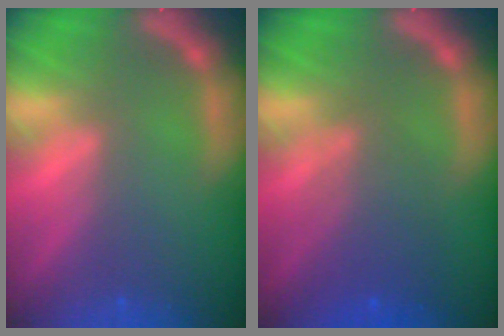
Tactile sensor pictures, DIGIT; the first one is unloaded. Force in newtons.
{"total": 4.6}